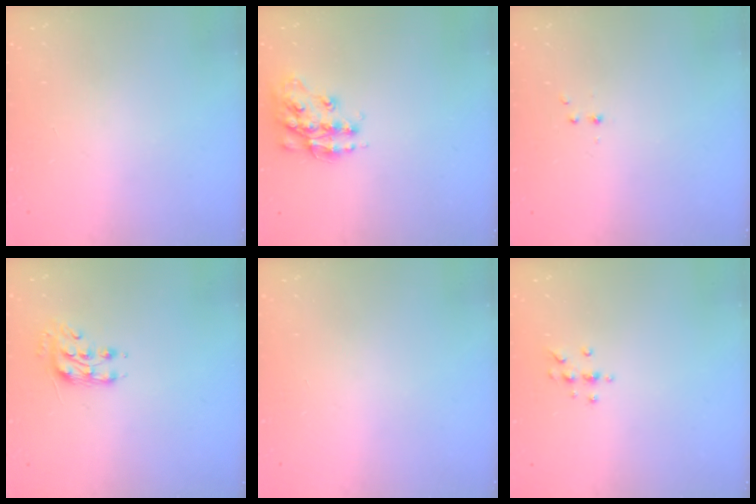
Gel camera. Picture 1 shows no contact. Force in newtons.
{"total": 14.2, "press": 14.2, "slide": 0.9}
{"total": 2.2, "press": 1.9, "slide": 1.2}
{"total": 8.1, "press": 8.0, "slide": 1.0}
{"total": 0.0}
{"total": 5.6, "press": 5.5, "slide": 0.7}